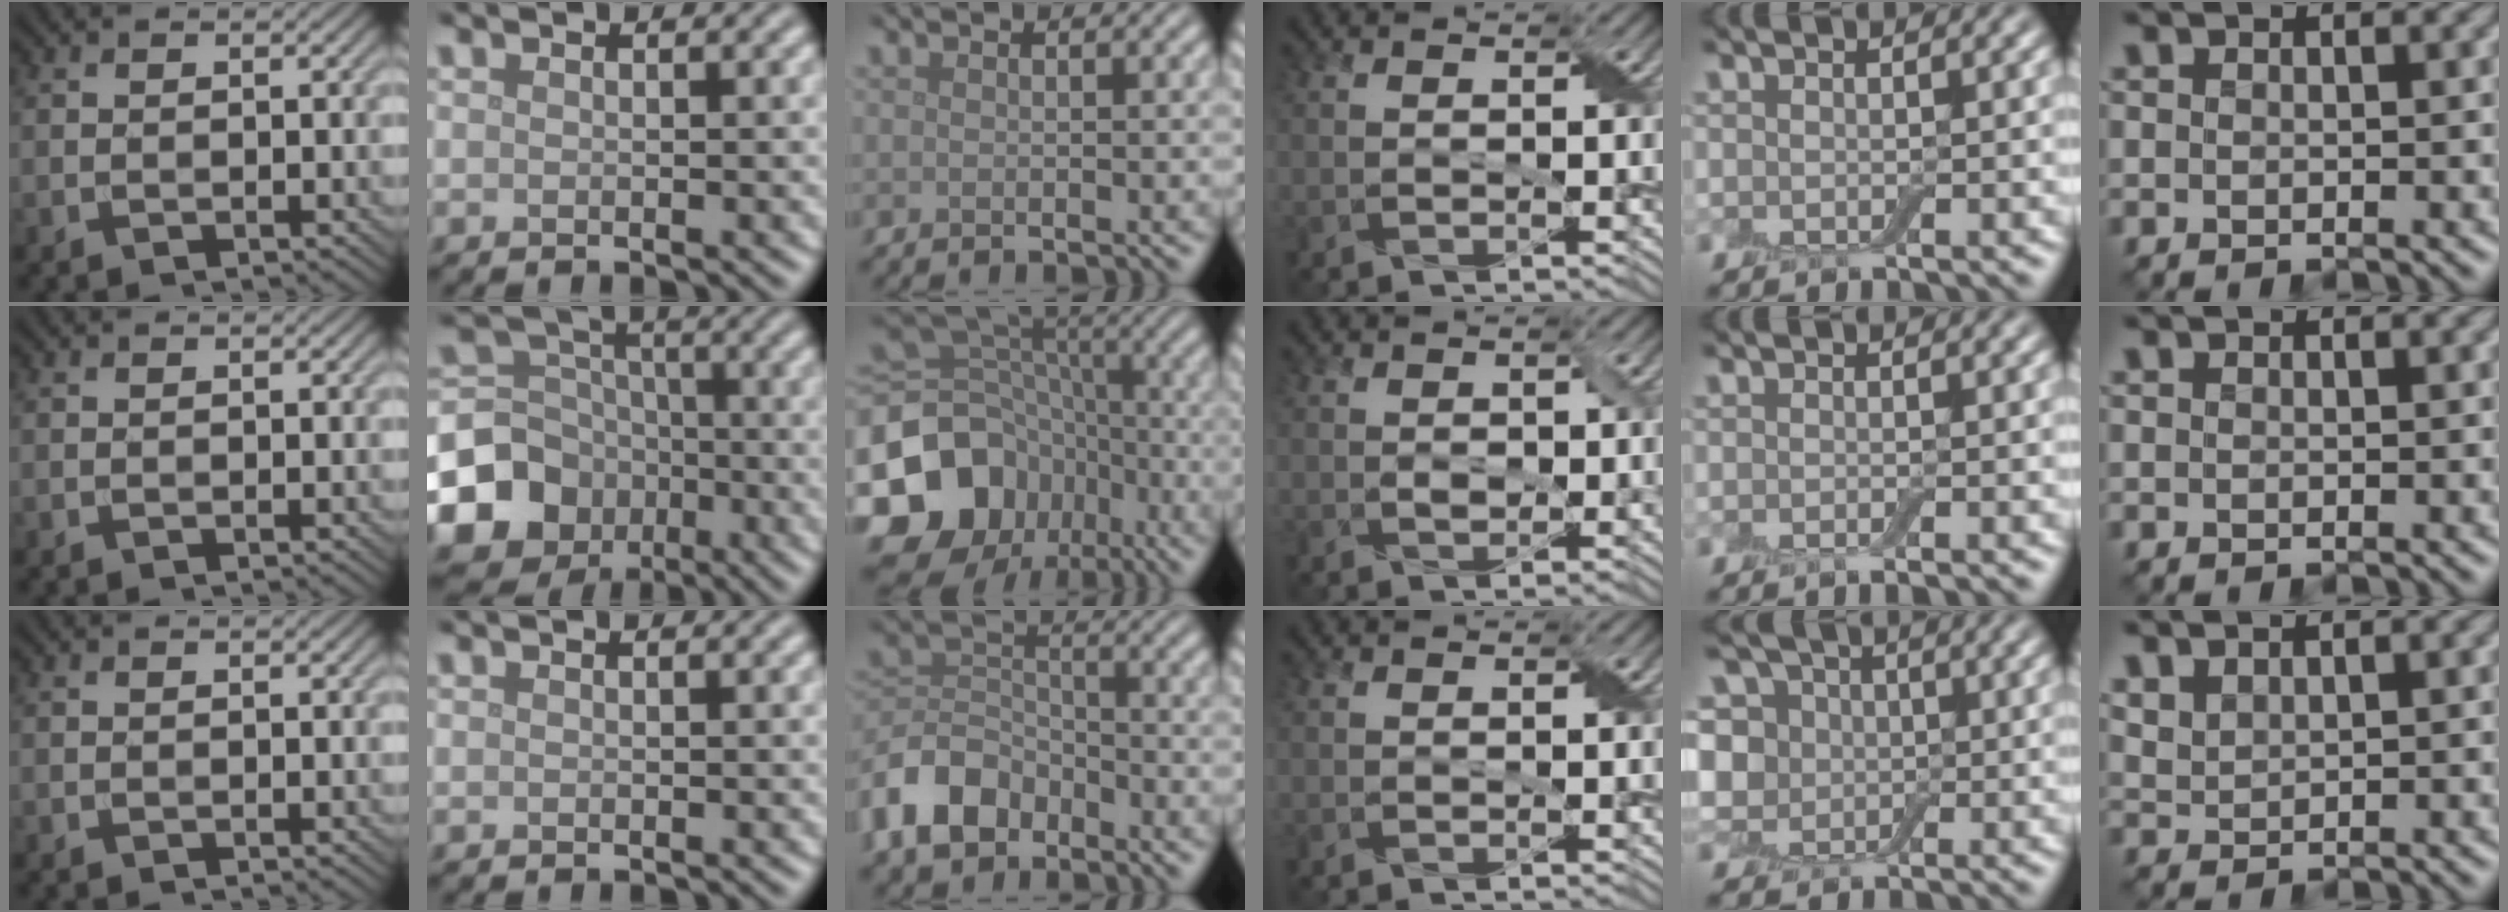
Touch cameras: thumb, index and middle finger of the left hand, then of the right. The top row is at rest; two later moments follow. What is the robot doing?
{"motion": "fold", "object": "aluminum foil"}